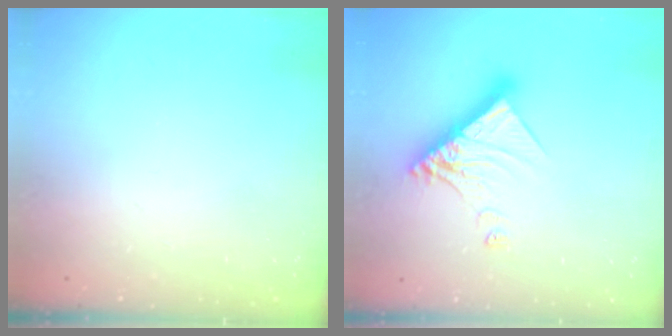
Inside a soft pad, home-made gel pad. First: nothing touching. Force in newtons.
{"total": 13.9, "press": 13.9, "slide": 1.1}